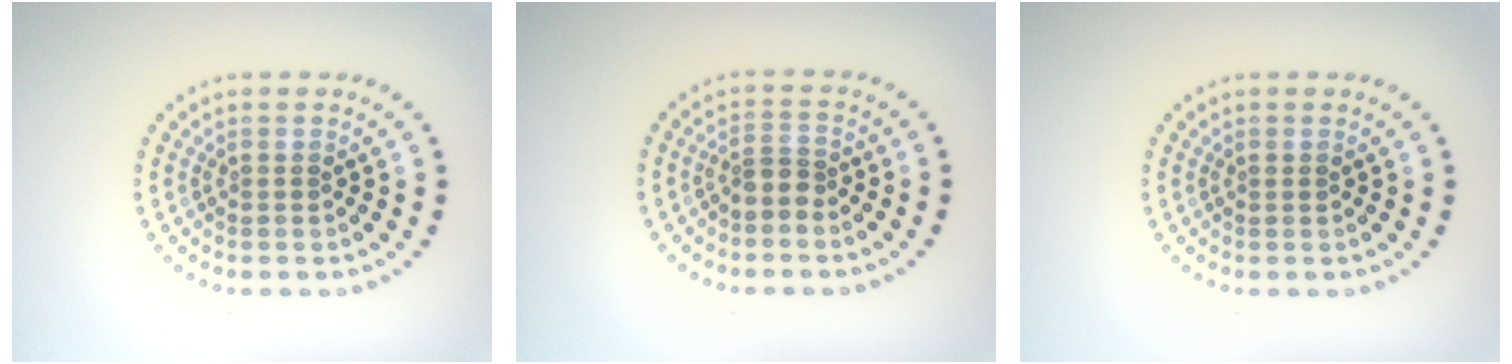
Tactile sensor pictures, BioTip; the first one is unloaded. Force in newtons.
{"total": 1.9, "press": 1.5, "slide": 1.2}
{"total": 0.5, "press": 0.5, "slide": 0.0}